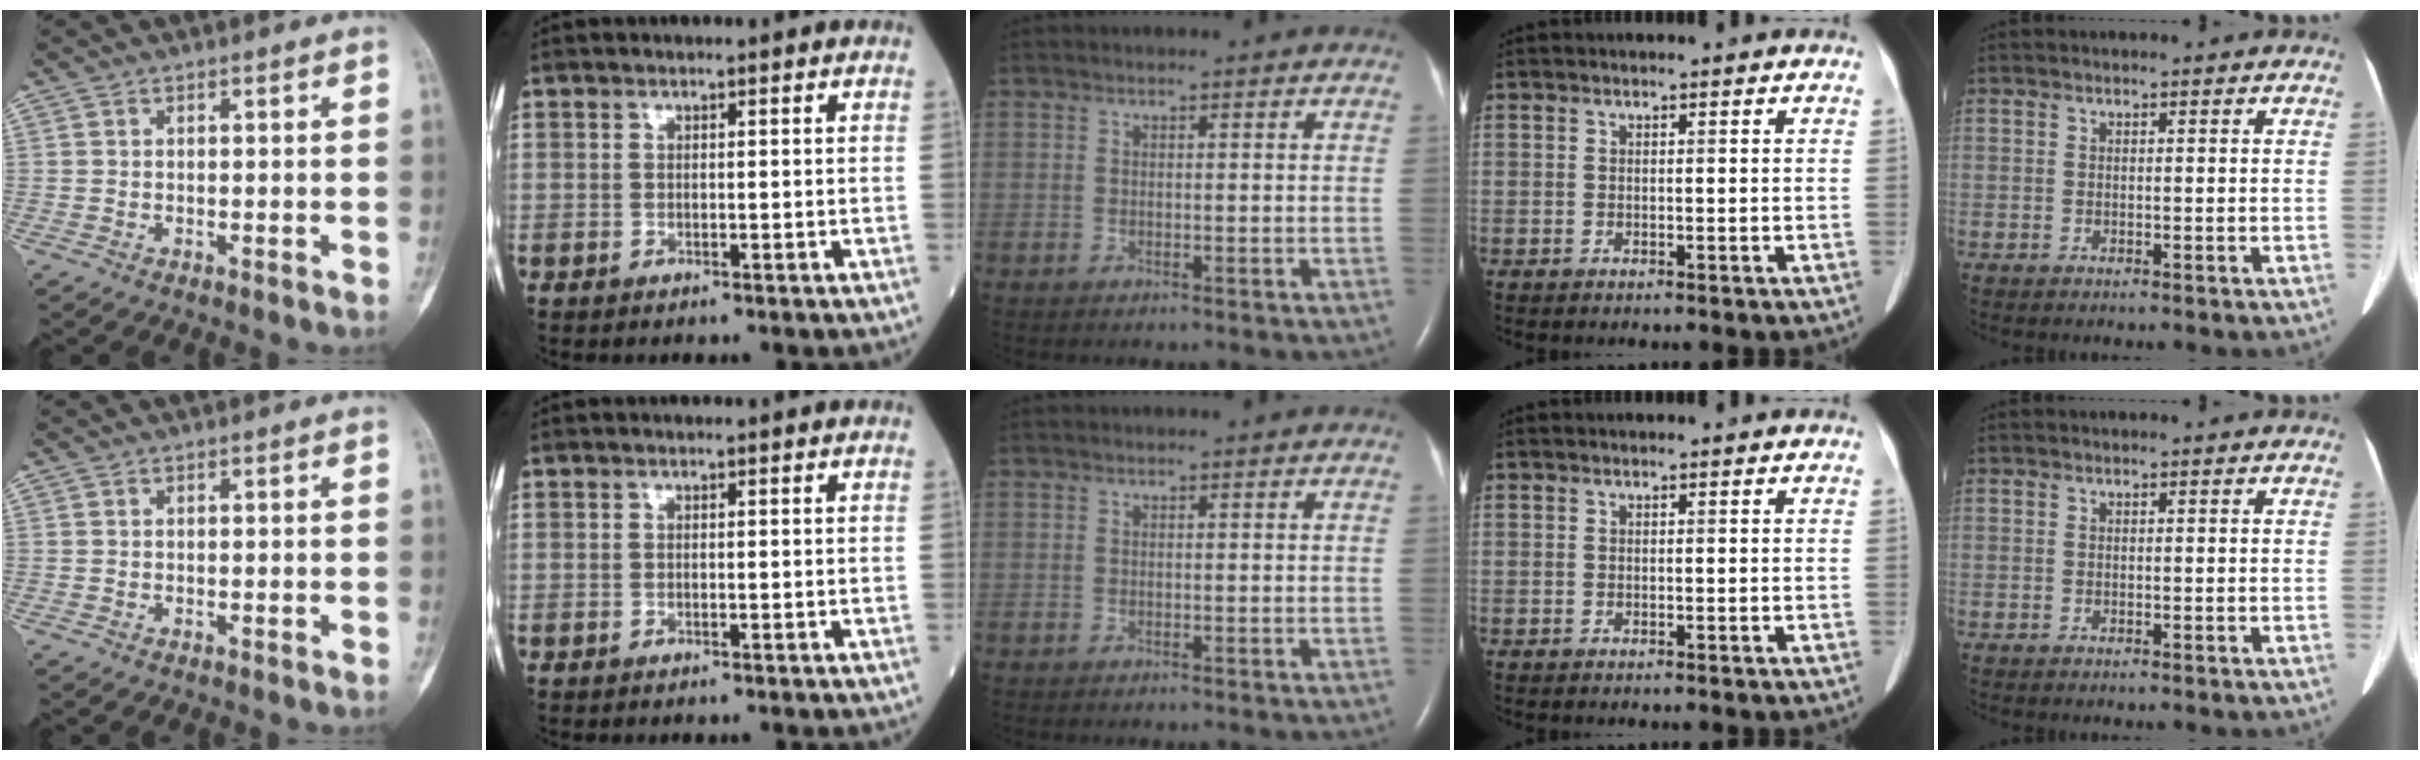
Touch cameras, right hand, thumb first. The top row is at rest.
{}